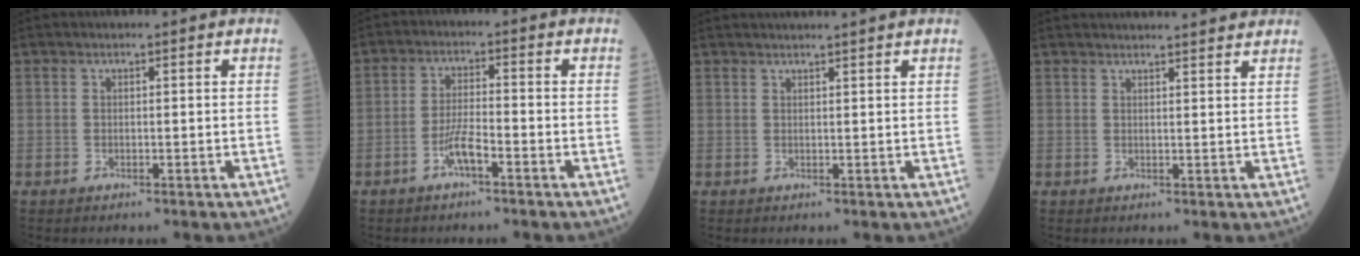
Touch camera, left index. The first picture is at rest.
{"total": 4.0, "force": [-2.3, 0.6, 3.3], "torque": [-0.068, 0.003, -0.045]}
{"total": 5.7, "force": [5.1, -0.9, 2.3], "torque": [-0.024, 0.024, 0.061]}
{"total": 11.3, "force": [10.6, 0.6, 3.8], "torque": [-0.047, 0.021, 0.122]}